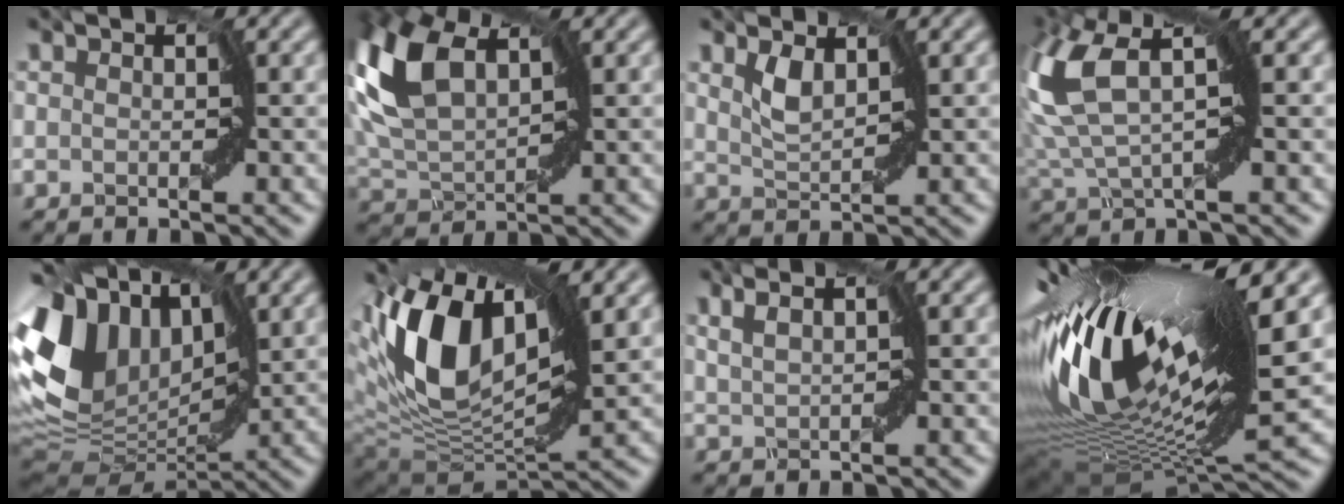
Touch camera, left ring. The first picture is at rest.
{"total": 8.3, "force": [3.7, 4.3, 6.1], "torque": [-0.168, 0.018, 0.080]}
{"total": 1.4, "force": [1.2, 0.3, 0.8], "torque": [-0.033, -0.004, 0.039]}
{"total": 7.5, "force": [1.9, 2.7, 6.8], "torque": [-0.179, 0.012, 0.045]}
{"total": 11.3, "force": [3.1, 7.4, 8.0], "torque": [-0.192, 0.006, 0.063]}
{"total": 12.2, "force": [4.1, 6.0, 9.8], "torque": [-0.196, 0.014, 0.078]}
{"total": 1.5, "force": [1.3, -0.3, 0.6], "torque": [-0.017, 0.001, 0.024]}
{"total": 18.1, "force": [4.7, 4.9, 16.8], "torque": [-0.324, -0.003, 0.090]}